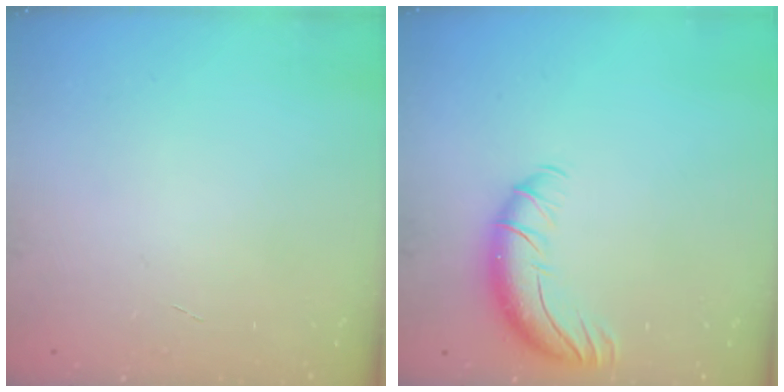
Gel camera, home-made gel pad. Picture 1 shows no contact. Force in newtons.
{"total": 9.8, "press": 9.5, "slide": 2.4}